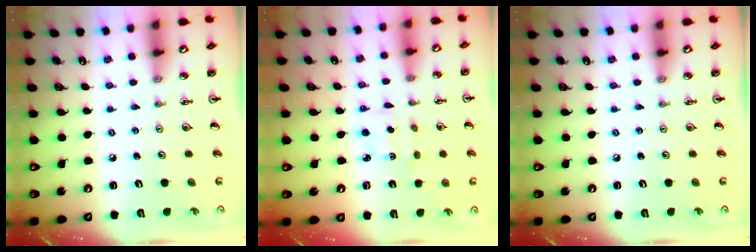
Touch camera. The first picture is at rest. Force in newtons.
{"total": 1.7, "press": 1.5, "slide": 0.8}
{"total": 0.0}